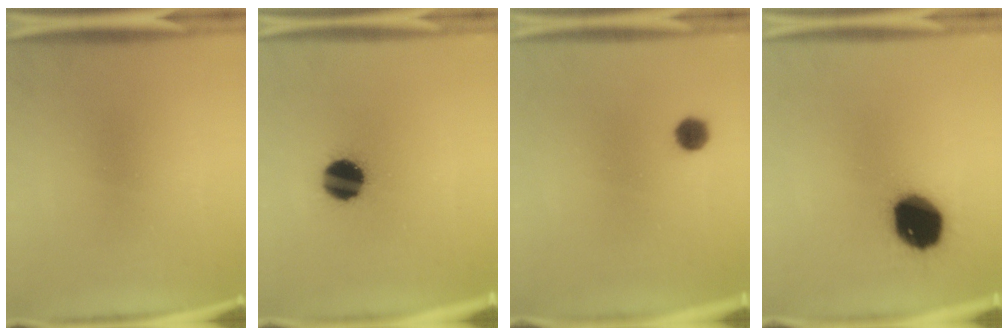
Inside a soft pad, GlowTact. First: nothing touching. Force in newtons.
{"total": 11.5}
{"total": 3.4}
{"total": 16.3}